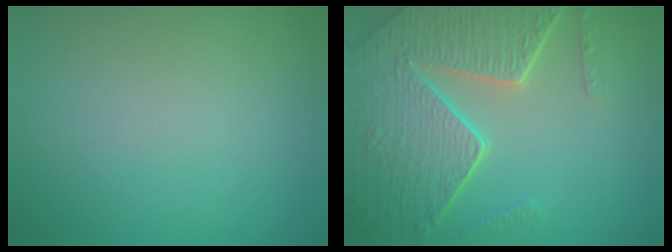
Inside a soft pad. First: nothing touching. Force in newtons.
{"total": 8.1, "press": 5.9, "slide": 5.5}